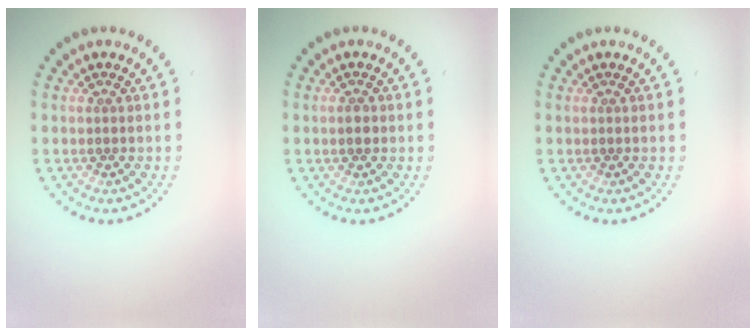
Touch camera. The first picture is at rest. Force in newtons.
{"total": 1.4, "press": 1.4, "slide": 0.0}
{"total": 0.0}